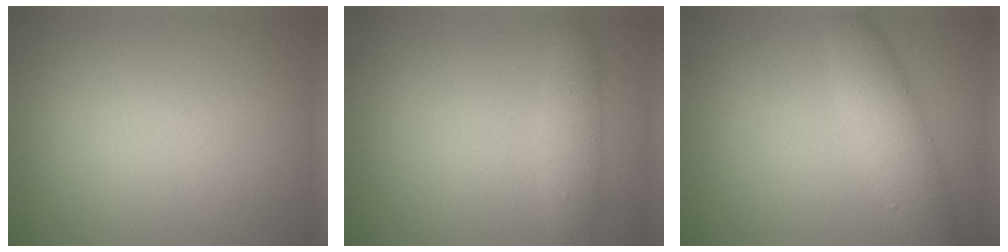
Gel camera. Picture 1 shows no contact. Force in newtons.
{"total": 2.1, "press": 2.1, "slide": 0.1}
{"total": 3.8, "press": 3.8, "slide": 0.1}